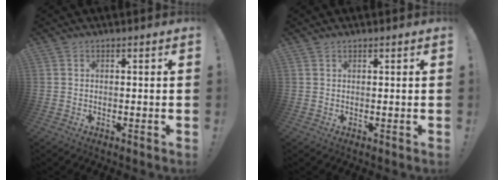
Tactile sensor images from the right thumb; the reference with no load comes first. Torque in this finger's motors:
{"motor_torque": [-0.13, 0.07, -0.37, 0.10, 0.05]}